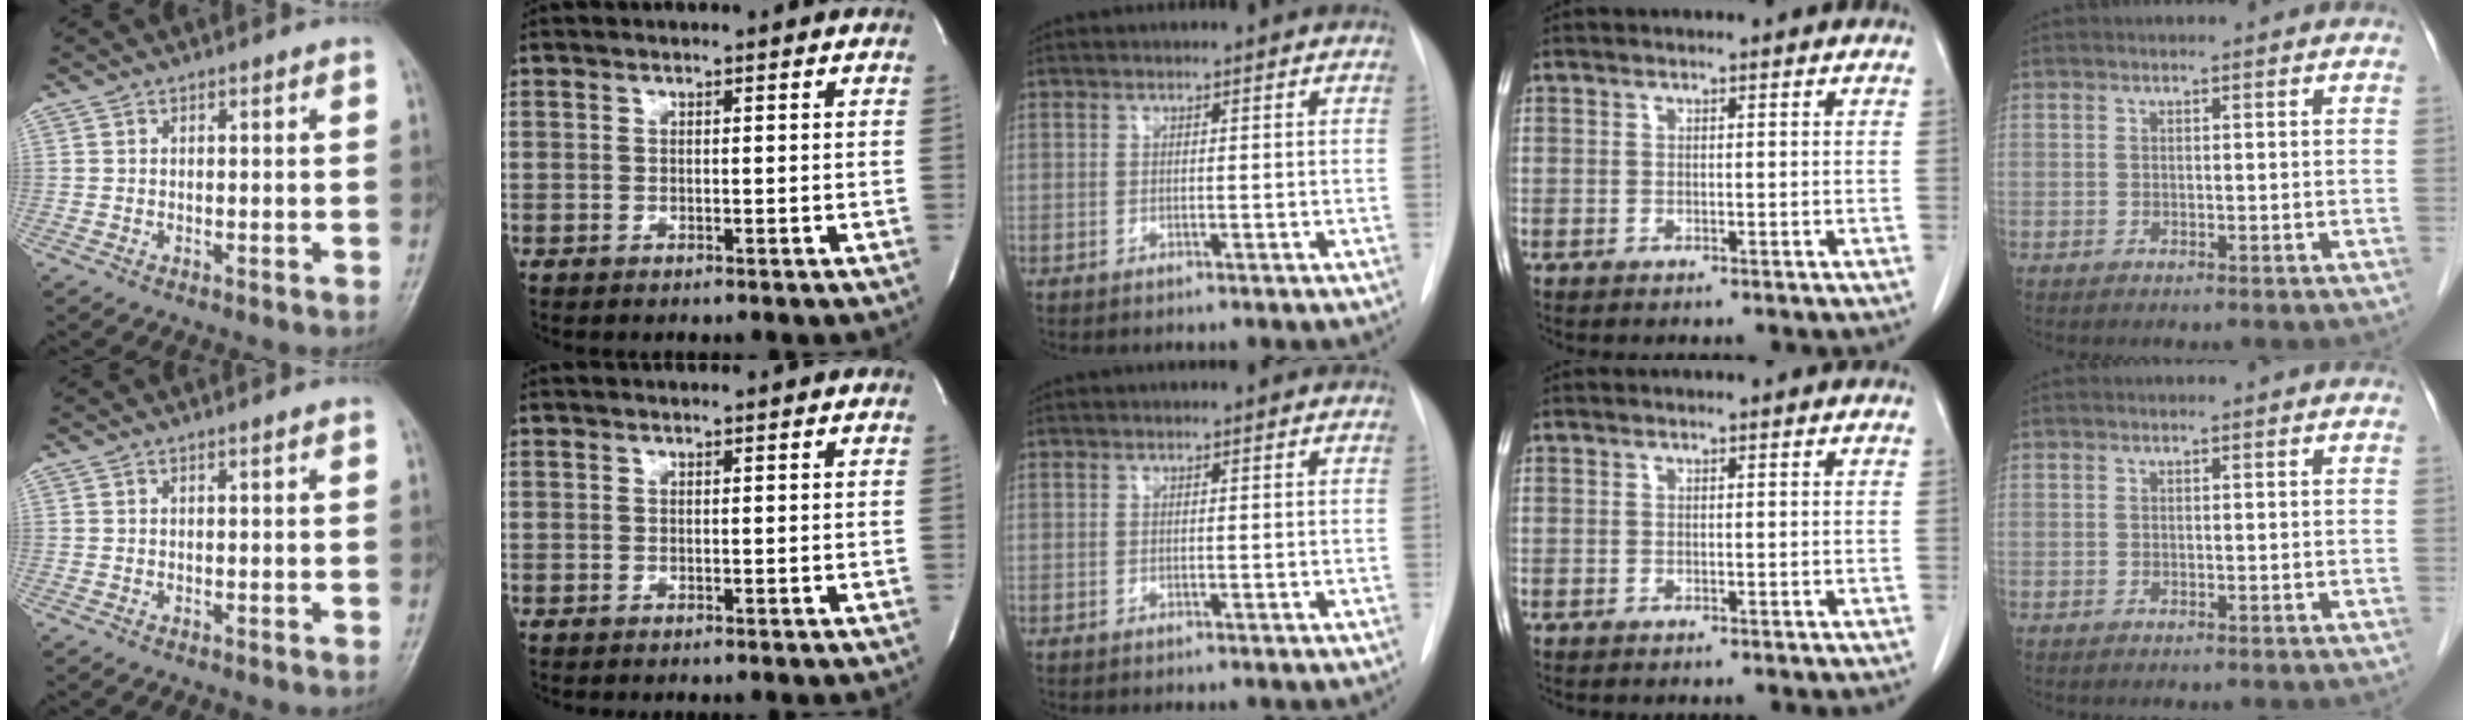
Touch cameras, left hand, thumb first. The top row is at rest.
{}